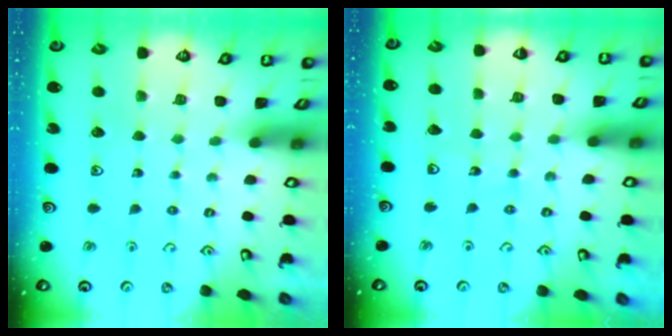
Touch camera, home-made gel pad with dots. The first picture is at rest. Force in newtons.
{"total": 4.7, "press": 4.6, "slide": 0.7}